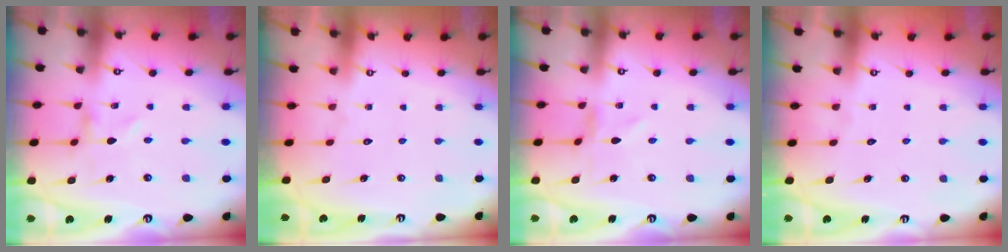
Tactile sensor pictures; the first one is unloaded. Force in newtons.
{"total": 1.6, "press": 1.6, "slide": 0.1}
{"total": 0.0}
{"total": 1.5, "press": 1.5, "slide": 0.1}